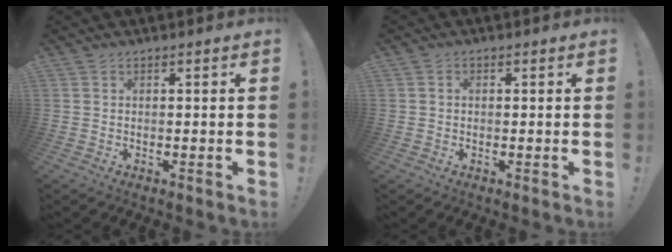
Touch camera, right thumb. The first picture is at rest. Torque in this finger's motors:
{"motor_torque": [-0.21, 0.17, -0.13, 0.08, 0.00]}